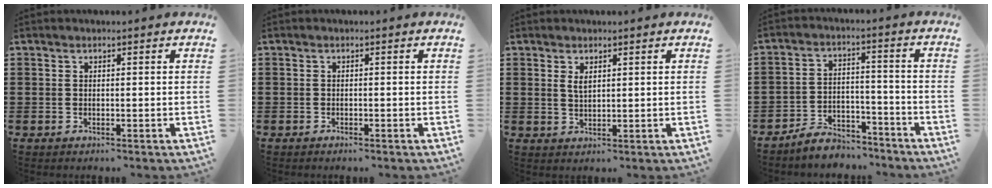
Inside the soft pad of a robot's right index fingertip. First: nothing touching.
{"total": 0.6, "force": [-0.6, -0.1, 0.1], "torque": [-0.005, -0.005, -0.011]}
{"total": 1.8, "force": [0.9, 0.8, 1.4], "torque": [-0.031, 0.003, 0.016]}
{"total": 5.2, "force": [-5.0, 1.2, 0.7], "torque": [-0.015, 0.011, -0.099]}